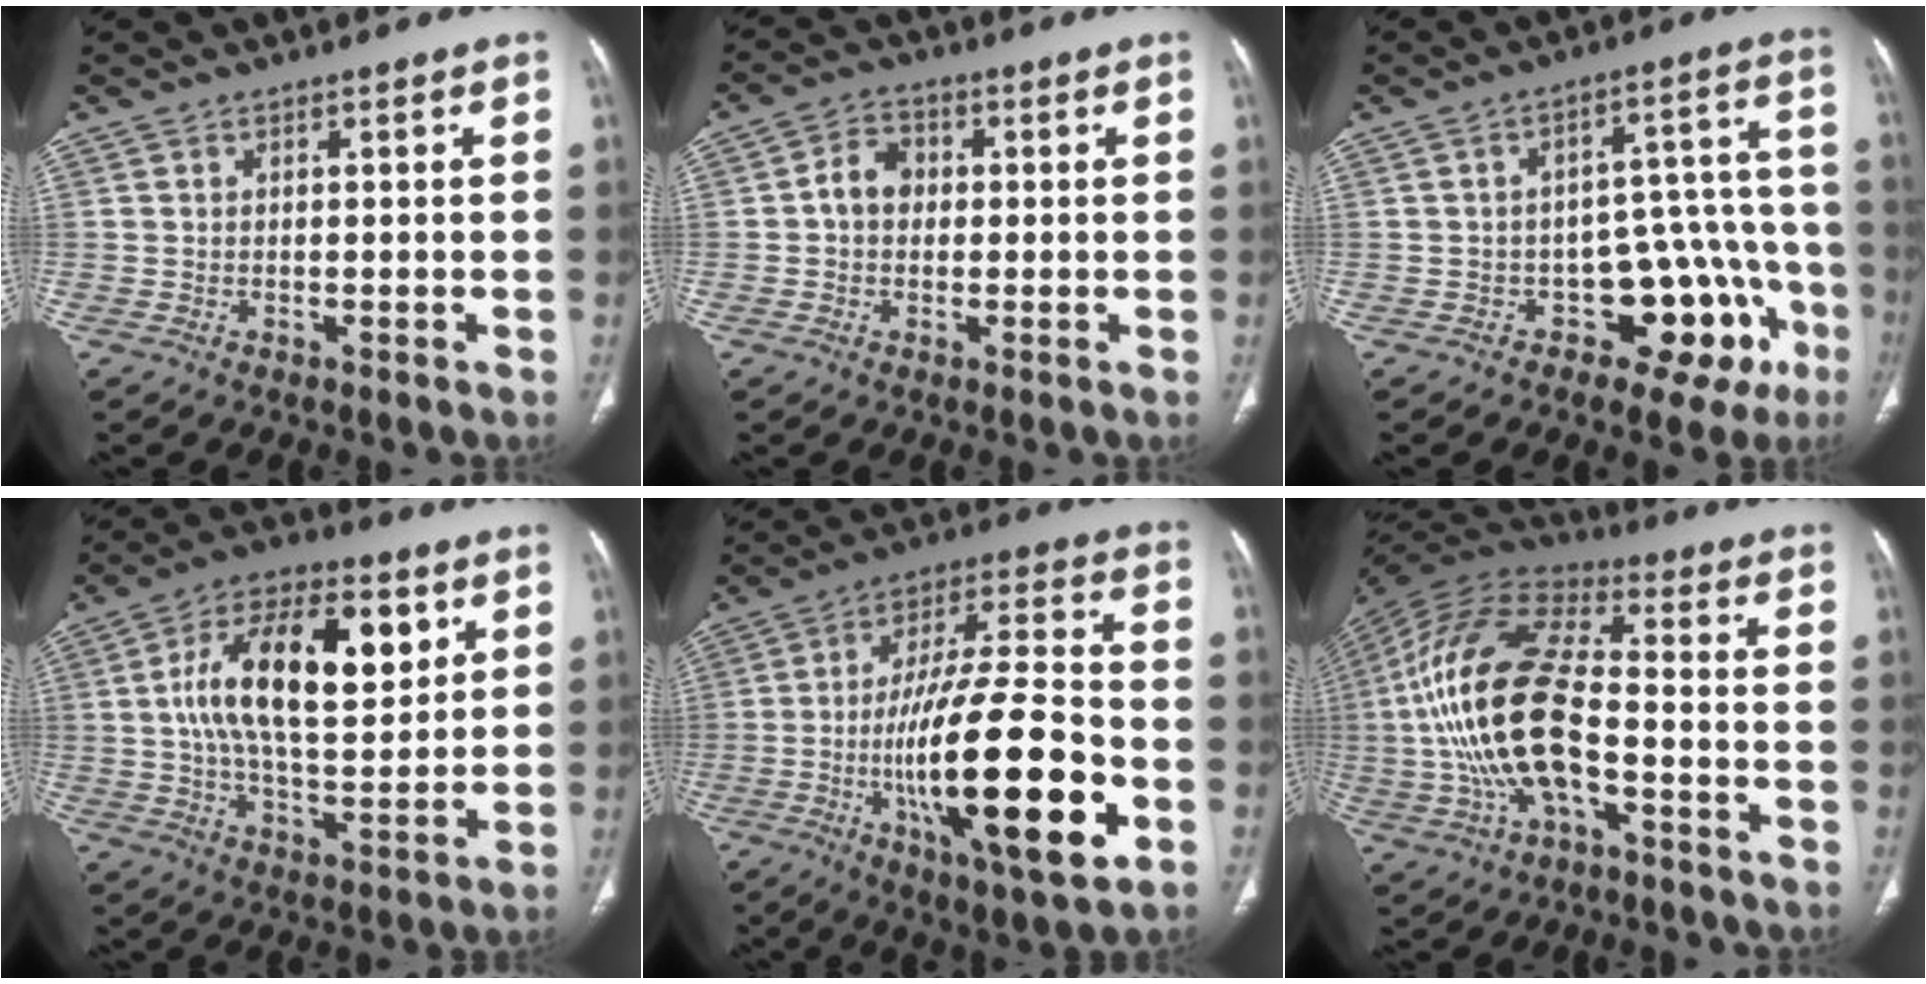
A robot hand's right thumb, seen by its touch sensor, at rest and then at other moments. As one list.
[{"total": 5.1, "force": [0.1, 4.2, 3.0], "torque": [-0.038, 0.015, -0.007]}, {"total": 15.7, "force": [-6.7, 9.1, 10.8], "torque": [-0.072, 0.065, -0.078]}, {"total": 20.0, "force": [5.3, 9.5, 16.7], "torque": [-0.259, -0.003, 0.084]}, {"total": 26.2, "force": [-7.1, 7.2, 24.2], "torque": [-0.411, 0.017, -0.102]}, {"total": 21.4, "force": [-3.5, 9.8, 18.6], "torque": [-0.385, 0.030, -0.065]}]